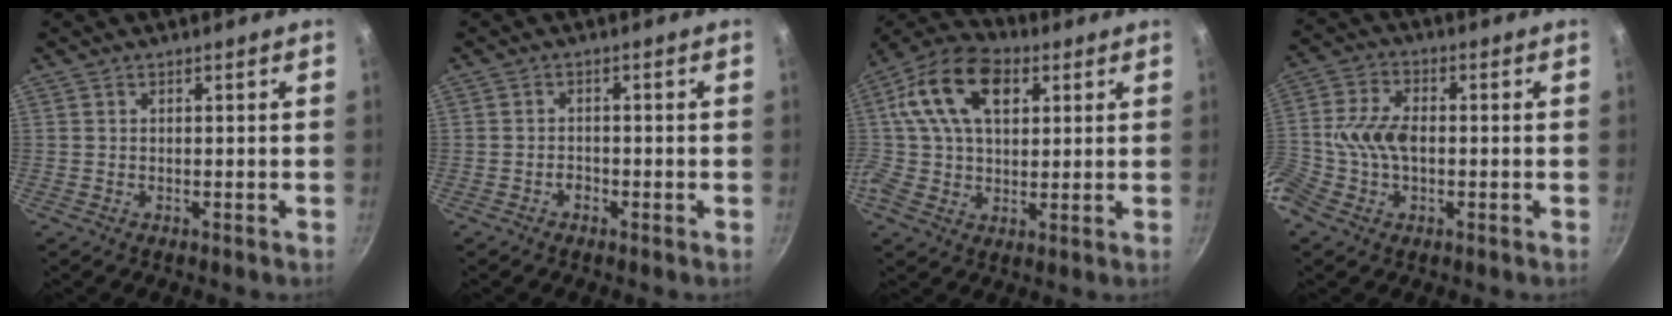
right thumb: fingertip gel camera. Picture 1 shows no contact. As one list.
[{"total": 1.3, "force": [-0.9, 0.8, 0.5], "torque": [-0.005, 0.011, -0.015]}, {"total": 16.2, "force": [4.8, 10.5, 11.3], "torque": [-0.192, 0.013, 0.064]}, {"total": 10.0, "force": [-1.5, 6.2, 7.8], "torque": [-0.157, 0.022, -0.044]}]